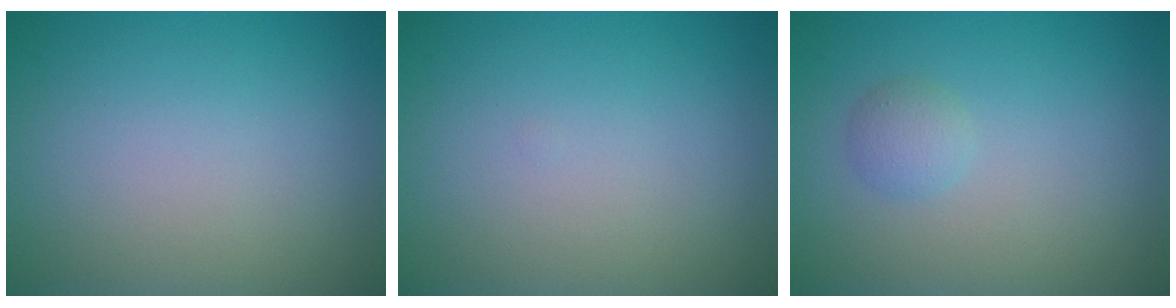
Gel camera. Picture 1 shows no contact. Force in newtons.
{"total": 0.0}
{"total": 1.3, "press": 1.3, "slide": 0.0}